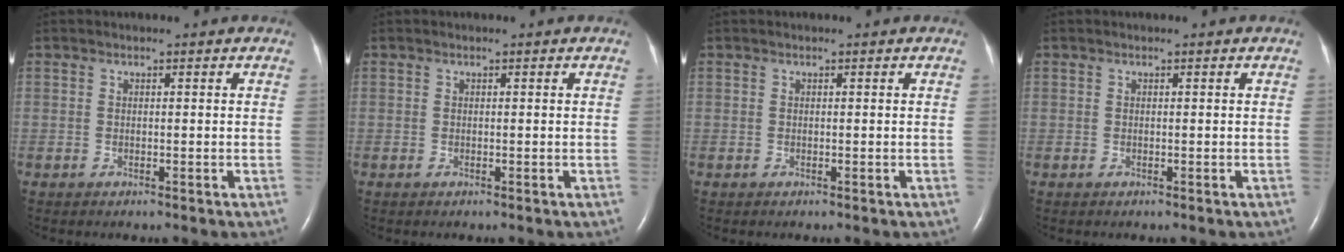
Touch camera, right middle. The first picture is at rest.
{"total": 0.0}
{"total": 0.0}
{"total": 0.0}